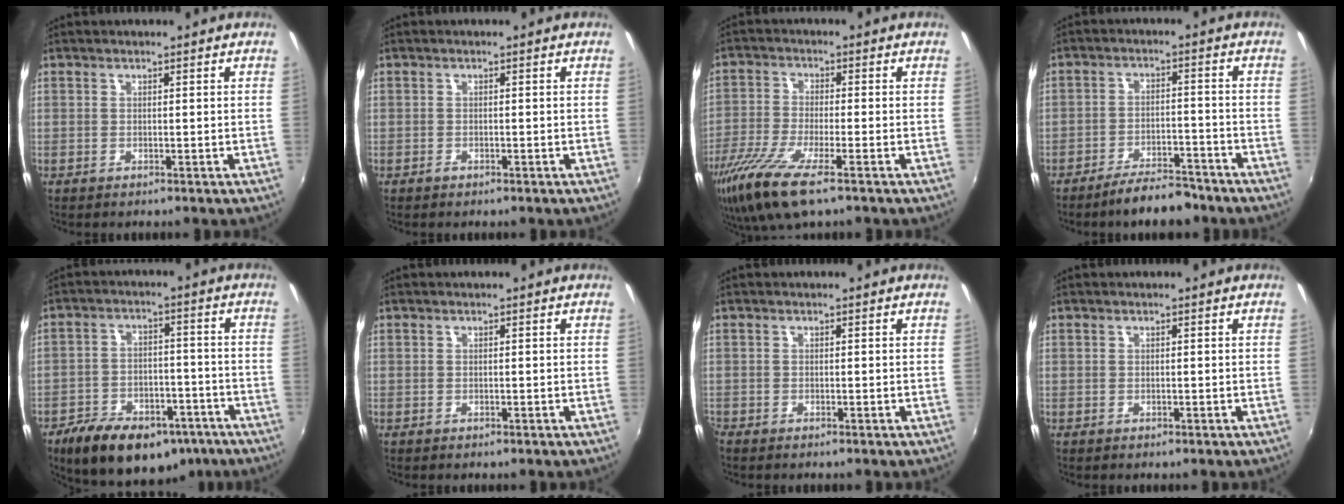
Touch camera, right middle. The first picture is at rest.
{"total": 0.7, "force": [-0.6, 0.3, 0.2], "torque": [-0.004, 0.000, -0.010]}
{"total": 12.0, "force": [-7.6, 2.5, 9.0], "torque": [-0.202, -0.039, -0.148]}
{"total": 7.9, "force": [-6.6, 2.5, 3.5], "torque": [-0.075, 0.015, -0.095]}
{"total": 18.5, "force": [-12.4, 9.5, 9.9], "torque": [-0.199, -0.004, -0.172]}
{"total": 0.0}
{"total": 0.7, "force": [-0.7, 0.2, 0.1], "torque": [-0.005, -0.005, -0.017]}
{"total": 0.0}